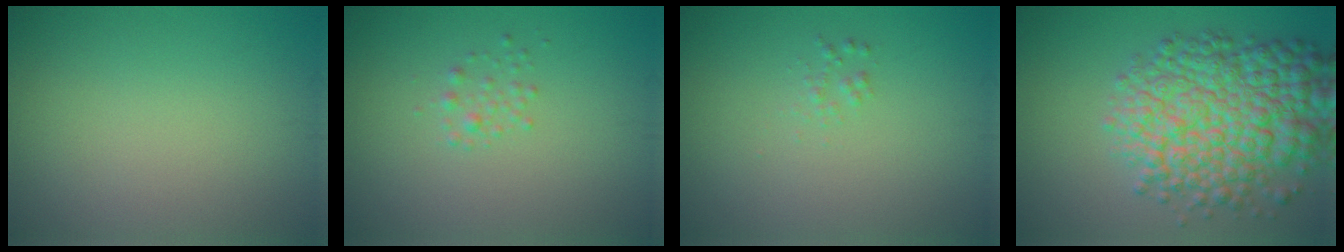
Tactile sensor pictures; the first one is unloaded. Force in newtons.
{"total": 1.1, "press": 1.1, "slide": 0.1}
{"total": 0.7, "press": 0.7, "slide": 0.0}
{"total": 9.9, "press": 9.9, "slide": 0.3}